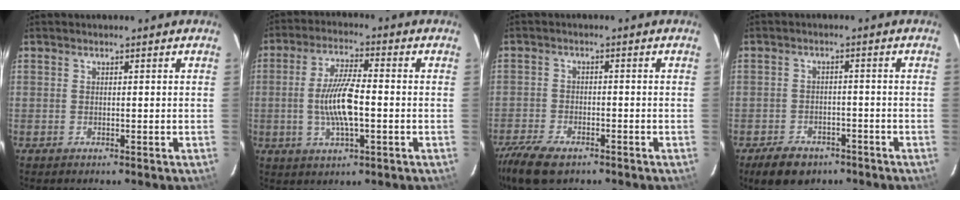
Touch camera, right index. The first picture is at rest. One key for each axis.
{"total": 9.7, "fx": -1.5, "fy": 2.4, "fz": 9.2, "tx": -0.181, "ty": 0.000, "tz": -0.027}
{"total": 10.4, "fx": -7.7, "fy": 4.4, "fz": 5.5, "tx": -0.149, "ty": -0.028, "tz": -0.143}
{"total": 8.4, "fx": -5.9, "fy": 4.9, "fz": 3.4, "tx": -0.083, "ty": 0.007, "tz": -0.081}